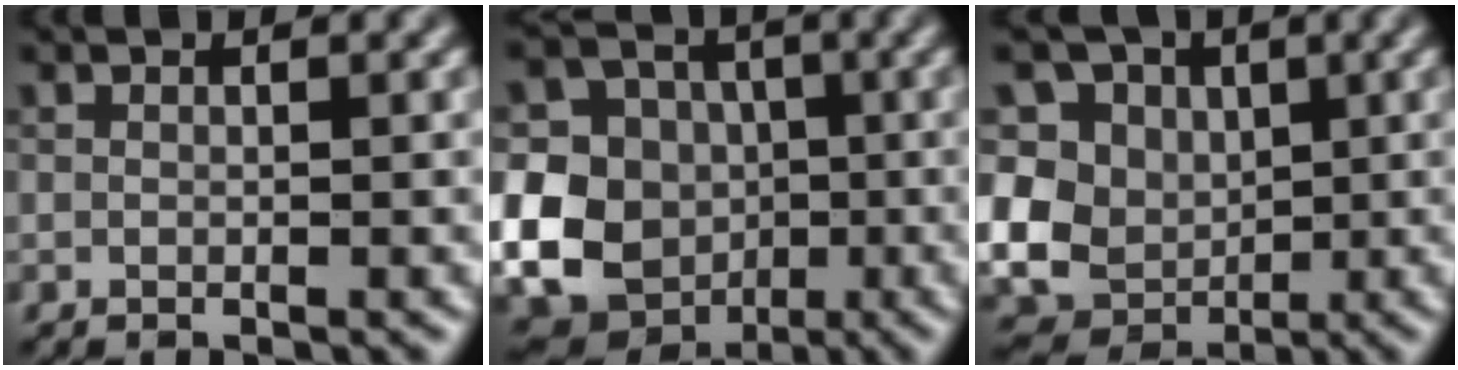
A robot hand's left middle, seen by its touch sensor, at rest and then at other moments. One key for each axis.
{"total": 19.6, "fx": -4.5, "fy": 17.8, "fz": 6.9, "tx": -0.153, "ty": -0.021, "tz": -0.100}
{"total": 13.4, "fx": 2.0, "fy": 11.9, "fz": 5.9, "tx": -0.135, "ty": 0.033, "tz": 0.011}